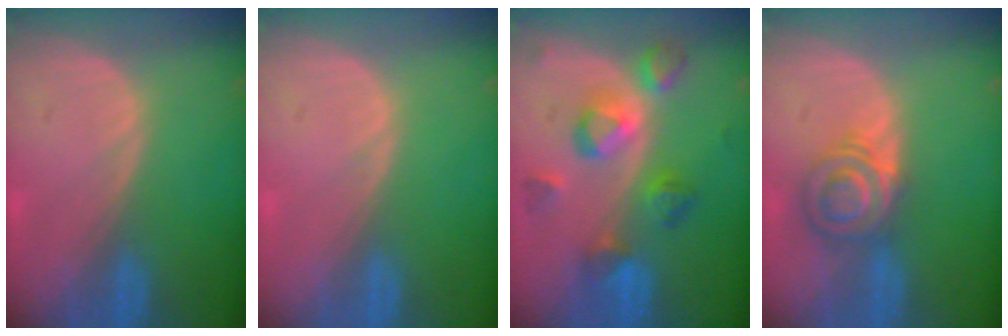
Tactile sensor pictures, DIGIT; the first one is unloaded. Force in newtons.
{"total": 0.5, "press": 0.1, "slide": 0.5}
{"total": 7.7, "press": 7.7, "slide": 0.1}
{"total": 5.8, "press": 5.7, "slide": 1.1}